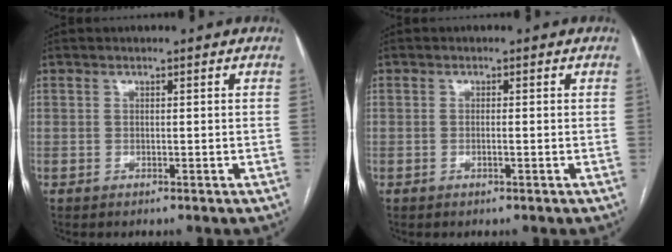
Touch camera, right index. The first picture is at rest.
{"total": 0.6, "force": [-0.2, 0.0, 0.6], "torque": [-0.012, 0.000, -0.002]}